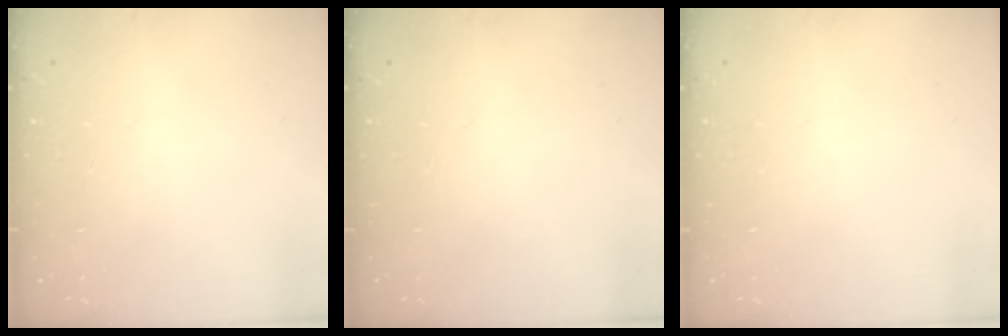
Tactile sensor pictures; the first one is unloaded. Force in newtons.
{"total": 0.0}
{"total": 0.0}